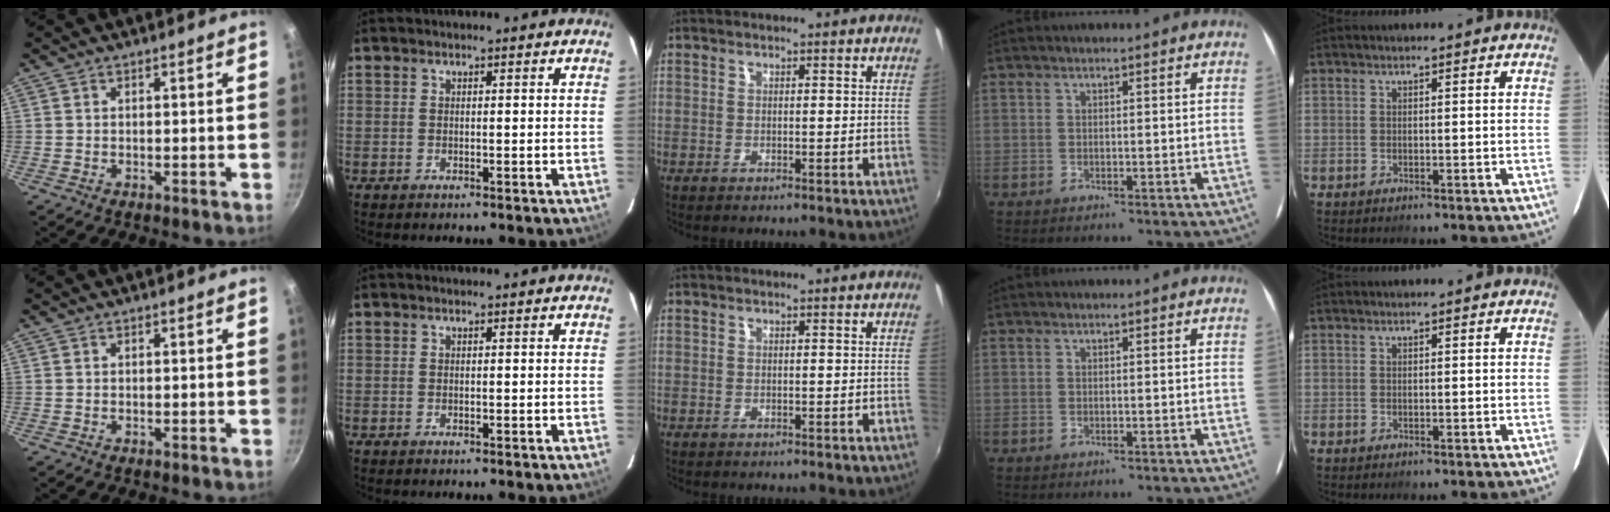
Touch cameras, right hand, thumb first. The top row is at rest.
{}